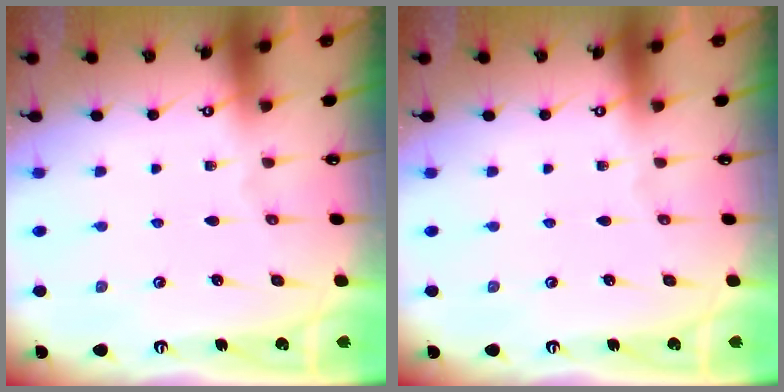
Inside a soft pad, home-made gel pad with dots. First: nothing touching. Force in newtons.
{"total": 0.0}